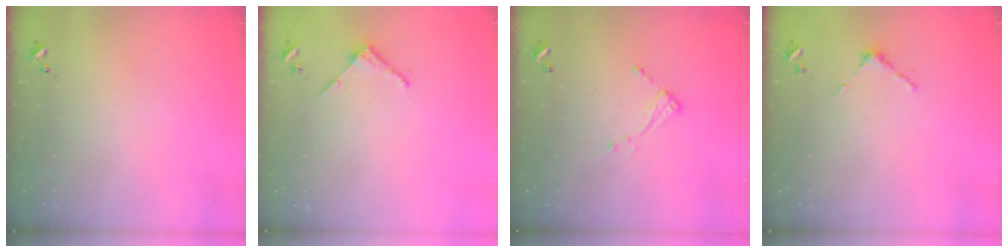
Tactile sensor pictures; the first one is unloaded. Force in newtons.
{"total": 2.9, "press": 2.8, "slide": 0.2}
{"total": 6.6, "press": 6.6, "slide": 0.2}
{"total": 3.7, "press": 3.7, "slide": 0.3}